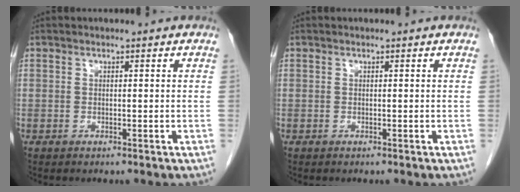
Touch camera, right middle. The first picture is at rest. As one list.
[{"total": 0.0}]